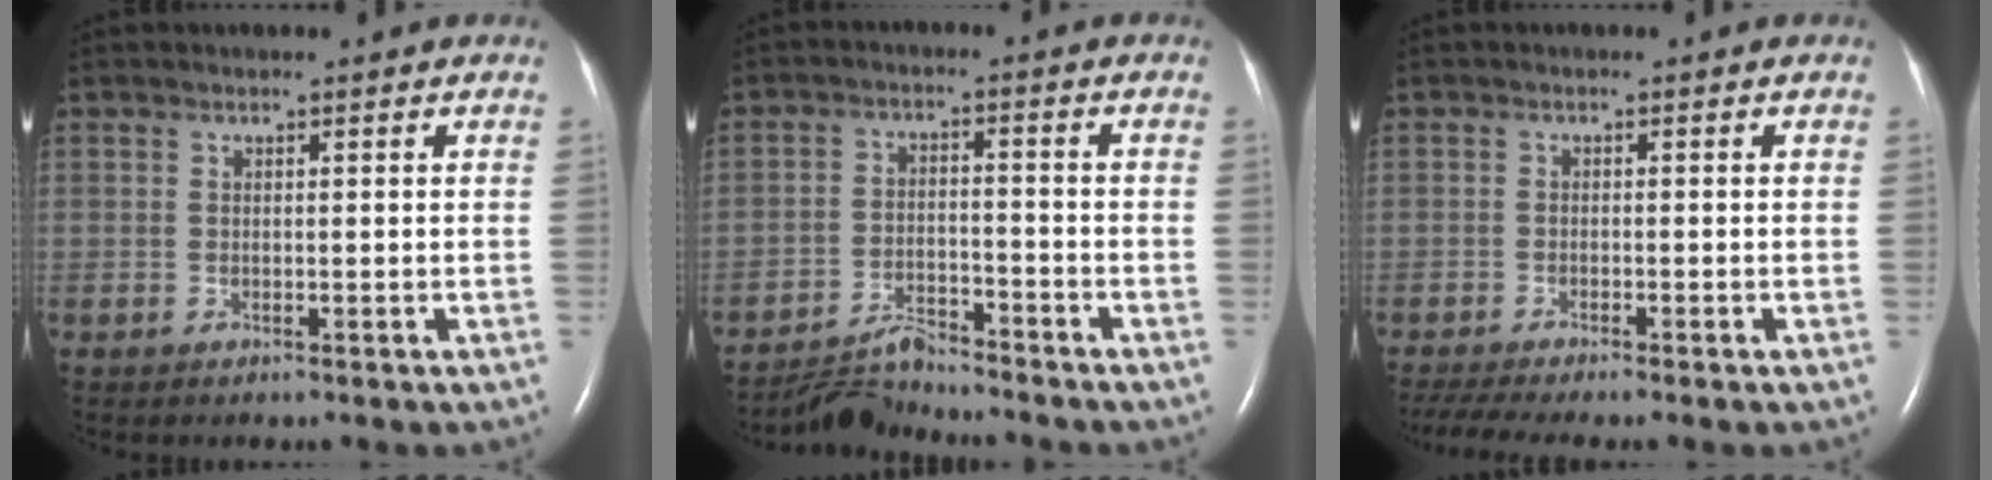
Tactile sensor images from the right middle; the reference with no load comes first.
{"total": 5.3, "force": [-5.3, 0.1, 0.0], "torque": [-0.008, -0.012, -0.094]}
{"total": 6.3, "force": [-5.3, -0.1, 3.4], "torque": [-0.058, -0.010, -0.088]}